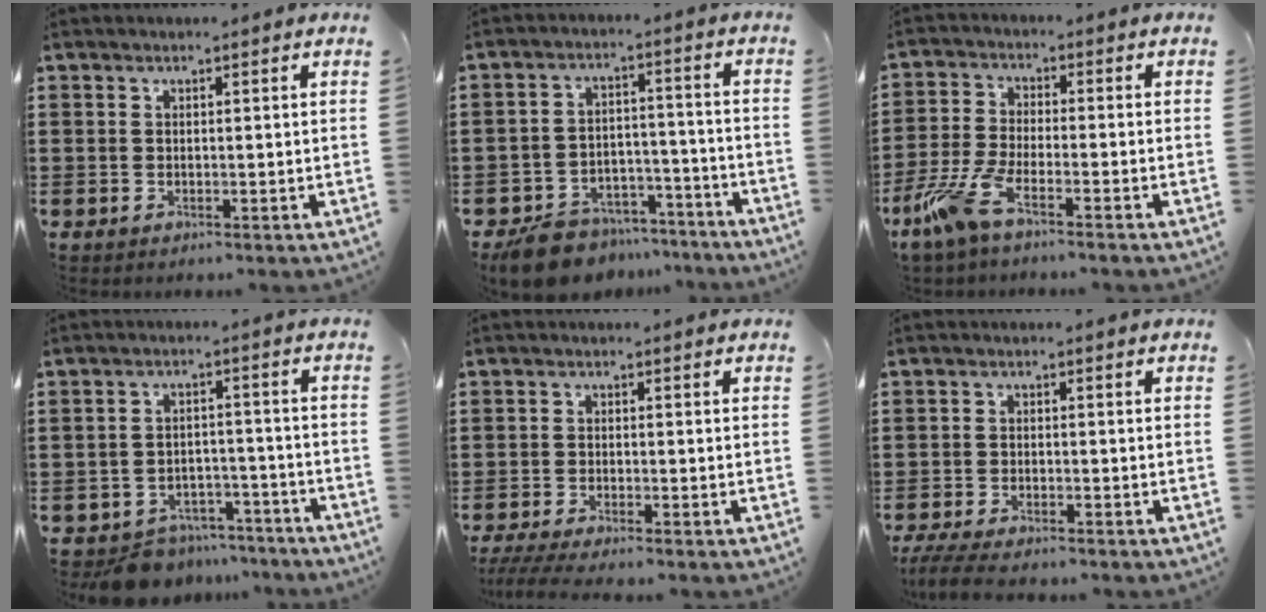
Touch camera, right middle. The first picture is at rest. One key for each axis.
{"total": 8.0, "fx": -7.7, "fy": 2.1, "fz": 1.3, "tx": -0.032, "ty": 0.026, "tz": -0.150}
{"total": 6.8, "fx": -4.6, "fy": 1.2, "fz": 4.8, "tx": -0.133, "ty": -0.020, "tz": -0.095}
{"total": 6.6, "fx": -6.4, "fy": 1.5, "fz": 0.6, "tx": -0.012, "ty": 0.017, "tz": -0.125}
{"total": 2.9, "fx": -2.6, "fy": -0.1, "fz": 1.3, "tx": -0.037, "ty": -0.012, "tz": -0.054}
{"total": 3.7, "fx": -3.5, "fy": 0.2, "fz": 1.3, "tx": -0.037, "ty": -0.010, "tz": -0.071}